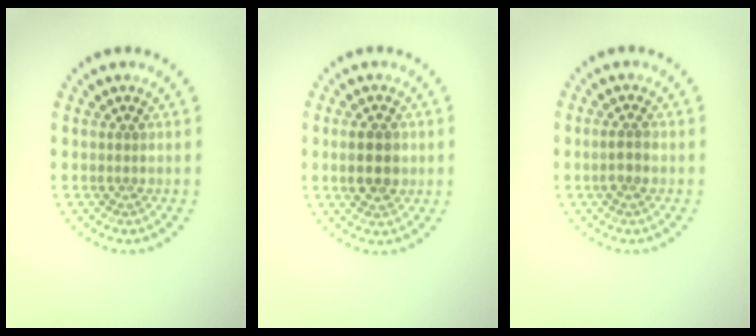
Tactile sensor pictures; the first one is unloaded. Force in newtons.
{"total": 3.0, "press": 3.0, "slide": 0.2}
{"total": 1.3, "press": 1.3, "slide": 0.3}